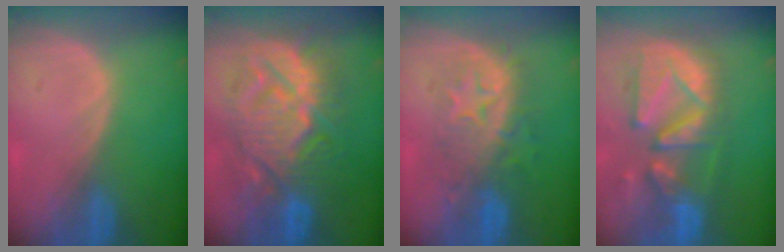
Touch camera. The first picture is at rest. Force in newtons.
{"total": 13.4, "press": 13.3, "slide": 1.4}
{"total": 8.3, "press": 8.1, "slide": 1.5}
{"total": 12.5, "press": 11.0, "slide": 5.9}